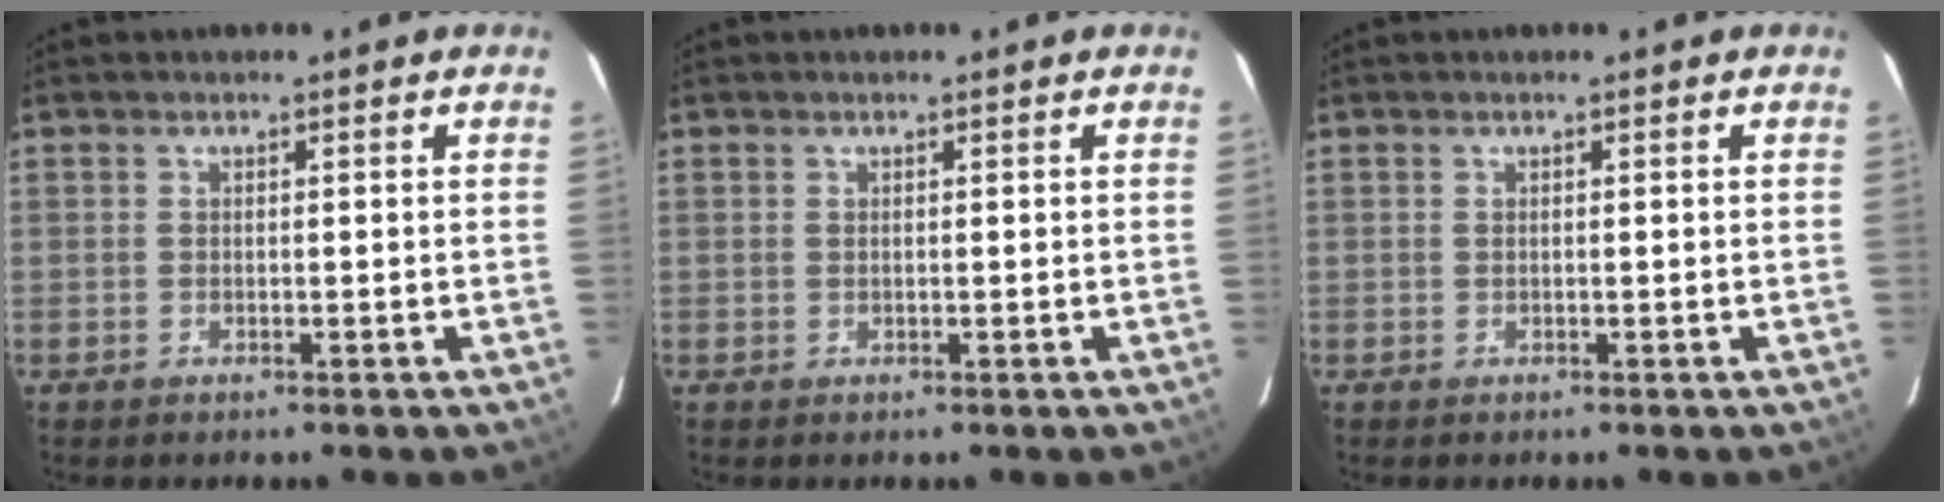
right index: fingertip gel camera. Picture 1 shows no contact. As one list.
[{"total": 0.0}, {"total": 0.0}]